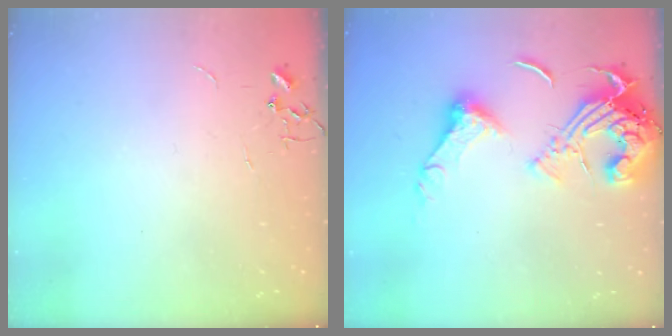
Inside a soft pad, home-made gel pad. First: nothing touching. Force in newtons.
{"total": 17.3, "press": 17.2, "slide": 1.8}